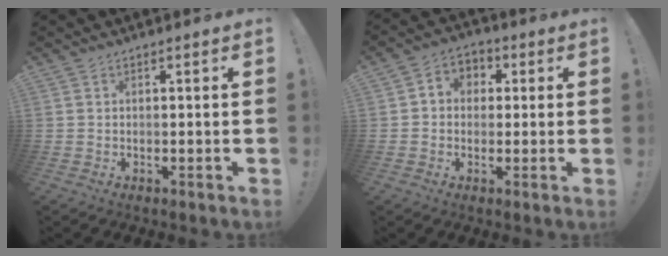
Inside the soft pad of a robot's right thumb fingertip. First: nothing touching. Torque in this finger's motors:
{"motor_torque": [0.03, 0.04, 0.05, -0.04, 0.11]}